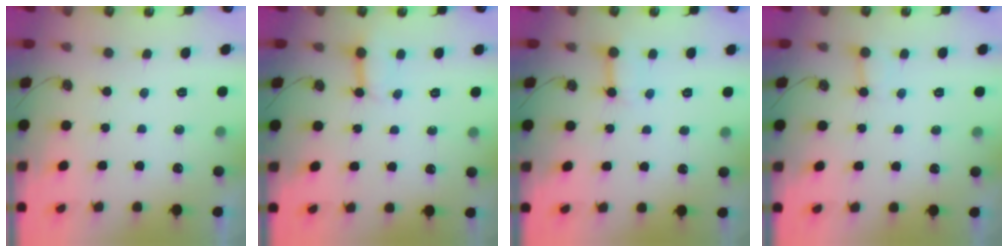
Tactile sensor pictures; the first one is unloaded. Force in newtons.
{"total": 2.8, "press": 2.8, "slide": 0.3}
{"total": 5.2, "press": 5.2, "slide": 0.7}
{"total": 4.9, "press": 4.9, "slide": 0.3}